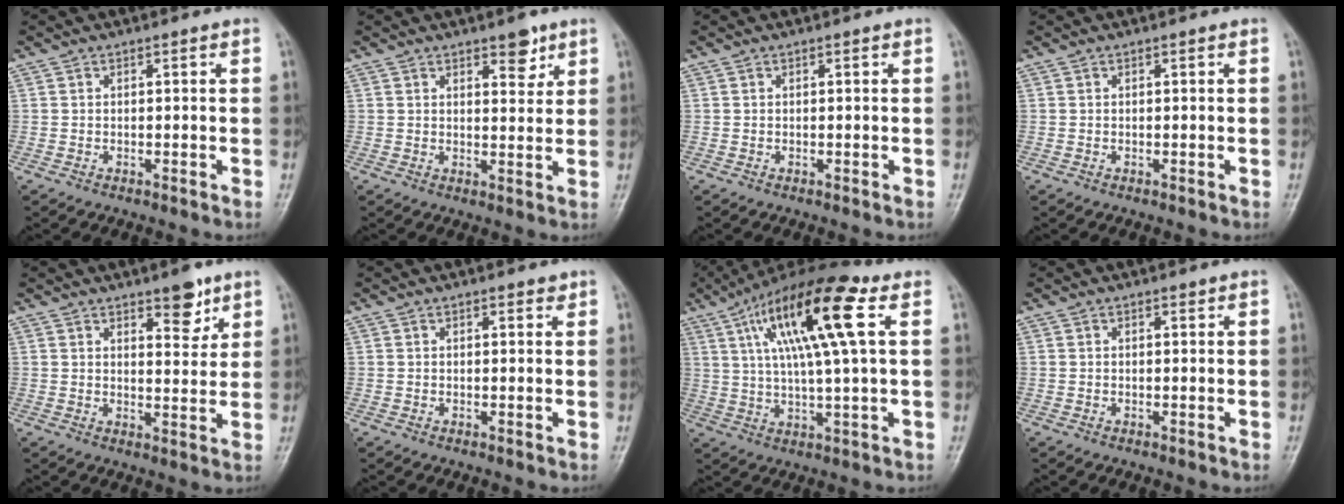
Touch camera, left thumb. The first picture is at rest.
{"total": 4.6, "force": [3.0, 2.0, 2.9], "torque": [-0.020, -0.018, 0.041]}
{"total": 0.0}
{"total": 0.0}
{"total": 6.2, "force": [4.1, 2.5, 4.0], "torque": [-0.033, -0.028, 0.057]}
{"total": 1.7, "force": [1.2, 0.7, 1.0], "torque": [-0.008, -0.005, 0.013]}
{"total": 18.2, "force": [6.3, 3.7, 16.7], "torque": [-0.301, 0.007, 0.102]}
{"total": 0.6, "force": [0.5, 0.2, 0.4], "torque": [-0.007, -0.003, 0.007]}